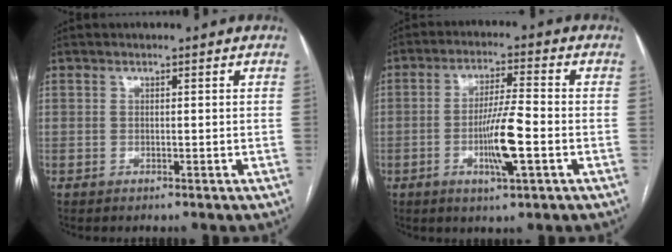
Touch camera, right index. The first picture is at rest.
{"total": 8.6, "force": [-2.4, 0.4, 8.2], "torque": [-0.152, -0.006, -0.046]}